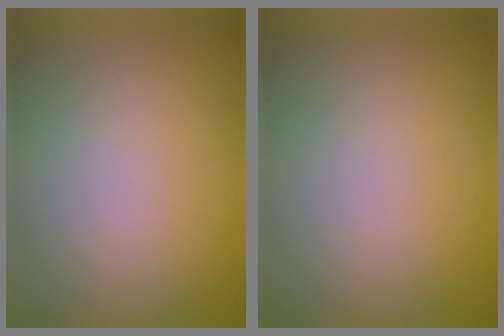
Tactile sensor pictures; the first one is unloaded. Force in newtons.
{"total": 0.0}